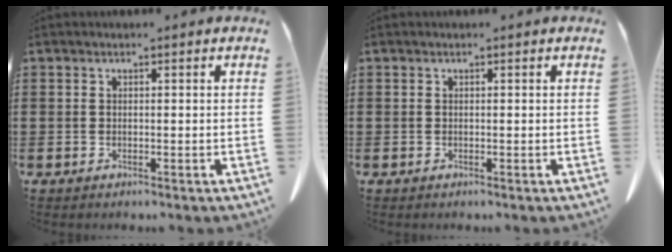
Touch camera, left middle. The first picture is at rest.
{"total": 0.0}